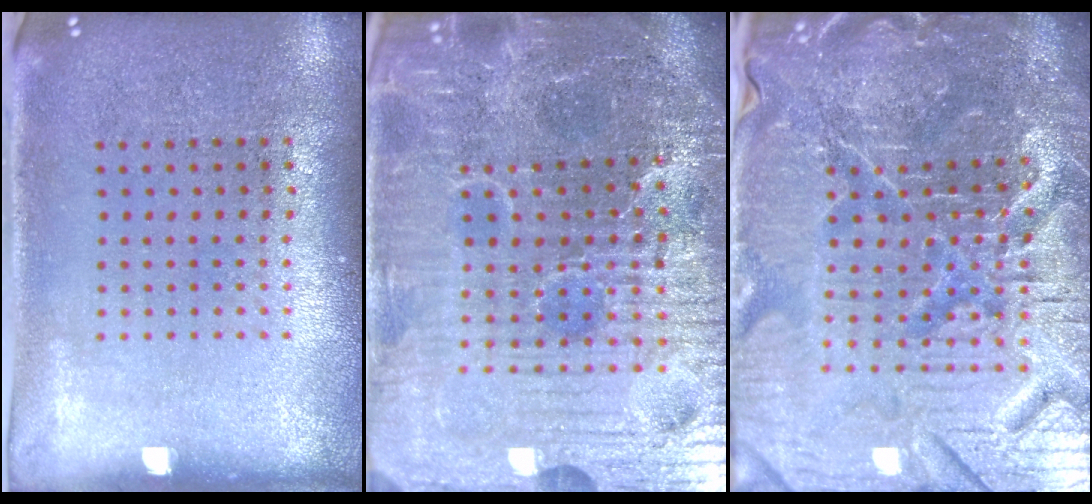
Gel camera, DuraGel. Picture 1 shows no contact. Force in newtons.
{"total": 7.3, "press": 6.6, "slide": 3.1}
{"total": 7.3, "press": 6.5, "slide": 3.4}